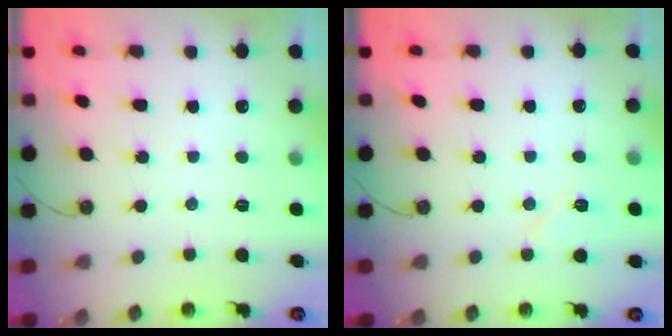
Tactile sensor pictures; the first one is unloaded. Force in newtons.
{"total": 5.6, "press": 5.6, "slide": 0.9}